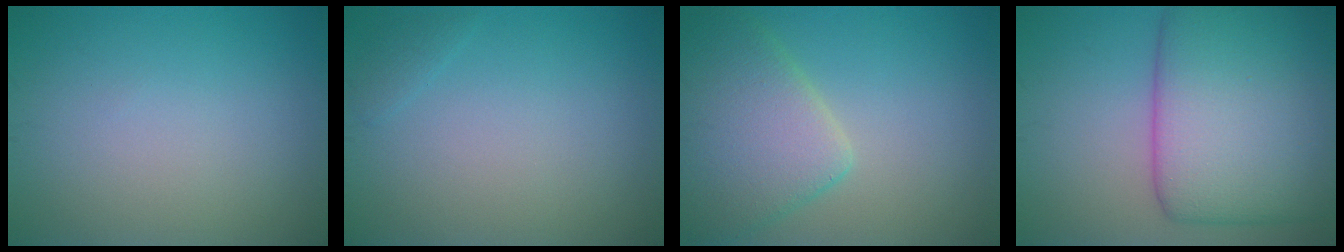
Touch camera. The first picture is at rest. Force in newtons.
{"total": 0.7, "press": 0.7, "slide": 0.0}
{"total": 6.5, "press": 6.5, "slide": 0.4}
{"total": 11.5, "press": 11.5, "slide": 0.5}